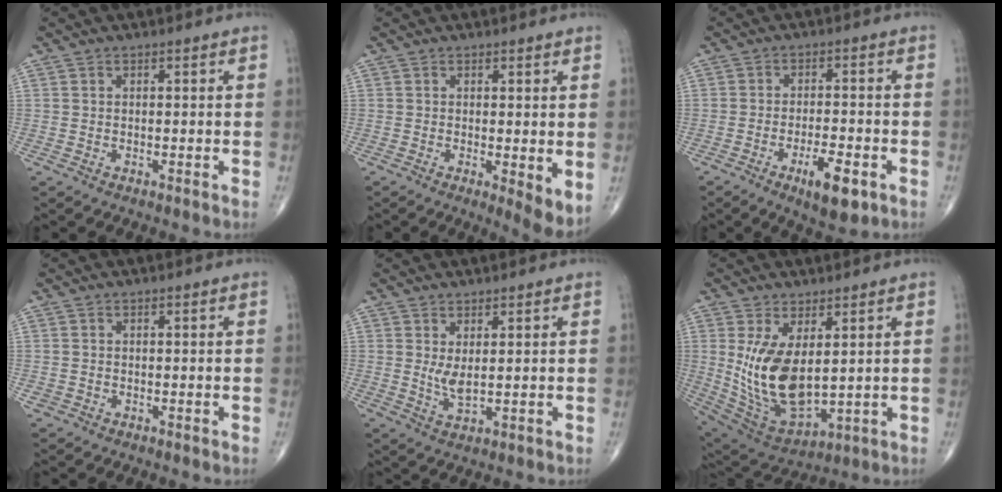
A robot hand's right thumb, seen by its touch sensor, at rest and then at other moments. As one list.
[{"total": 4.9, "force": [0.0, 1.2, 4.8], "torque": [-0.071, -0.017, -0.002]}, {"total": 7.9, "force": [-3.7, 2.5, 6.4], "torque": [-0.102, 0.008, -0.053]}, {"total": 0.9, "force": [-0.3, 0.8, 0.3], "torque": [-0.007, 0.002, -0.003]}, {"total": 3.3, "force": [0.8, 1.1, 3.1], "torque": [-0.061, -0.017, 0.023]}, {"total": 14.8, "force": [2.1, 7.4, 12.6], "torque": [-0.238, -0.024, 0.068]}]